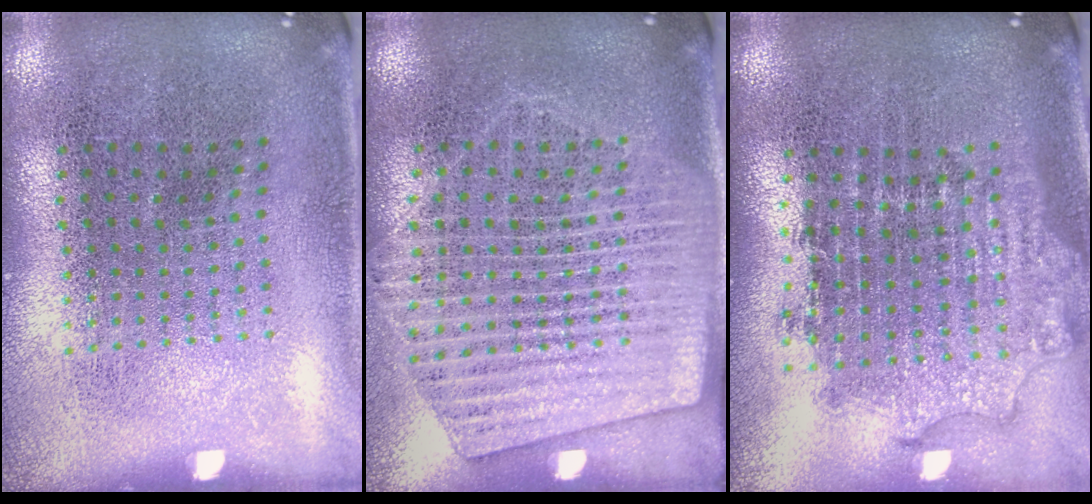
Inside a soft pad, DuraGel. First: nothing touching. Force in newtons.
{"total": 1.7, "press": 1.5, "slide": 0.8}
{"total": 1.8, "press": 1.4, "slide": 1.1}